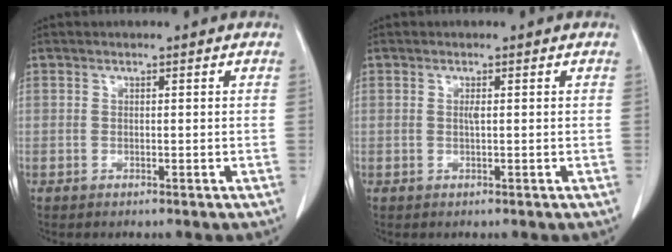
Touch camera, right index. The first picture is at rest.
{"total": 0.7, "force": [0.1, 0.0, 0.7], "torque": [-0.015, -0.001, 0.000]}